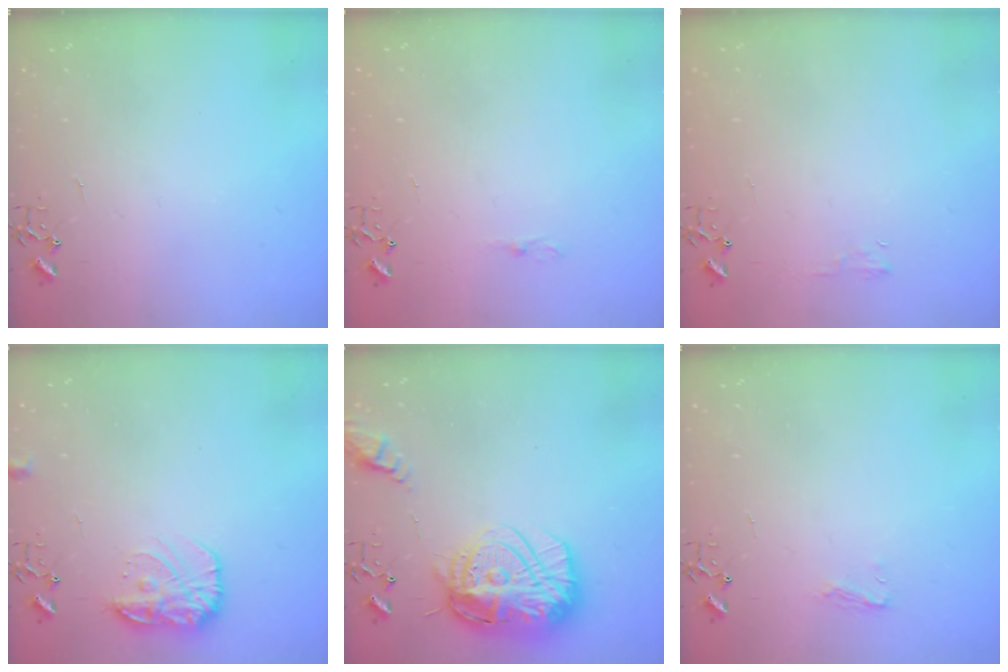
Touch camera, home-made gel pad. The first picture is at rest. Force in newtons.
{"total": 2.7, "press": 2.7, "slide": 0.4}
{"total": 4.1, "press": 4.0, "slide": 0.6}
{"total": 13.0, "press": 13.0, "slide": 0.5}
{"total": 22.9, "press": 22.7, "slide": 2.3}
{"total": 5.2, "press": 5.2, "slide": 0.6}